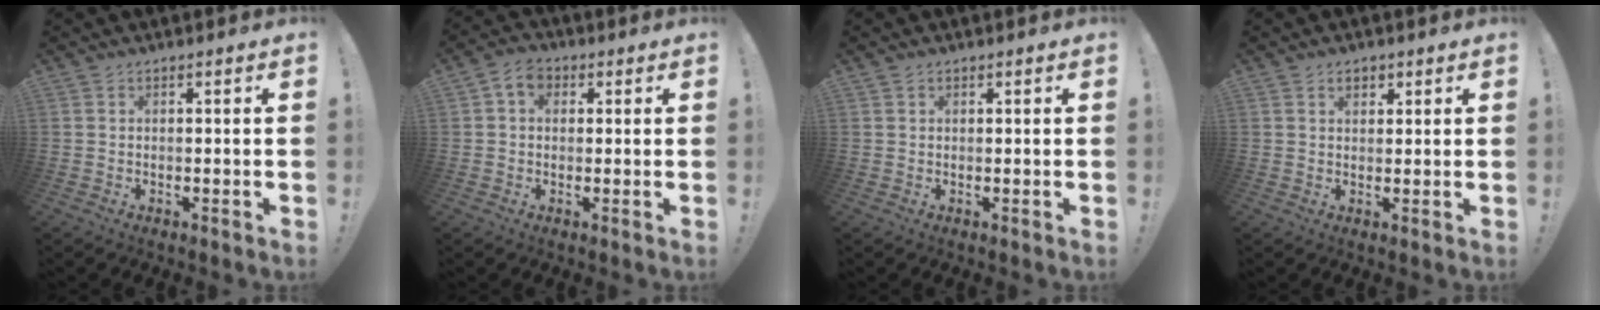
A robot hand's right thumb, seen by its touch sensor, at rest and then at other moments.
{"total": 5.1, "force": [1.6, 3.7, 3.0], "torque": [-0.055, 0.003, 0.030]}
{"total": 0.7, "force": [0.6, 0.5, 0.1], "torque": [0.001, -0.001, 0.010]}
{"total": 2.7, "force": [1.5, 1.9, 1.3], "torque": [-0.012, -0.003, 0.023]}